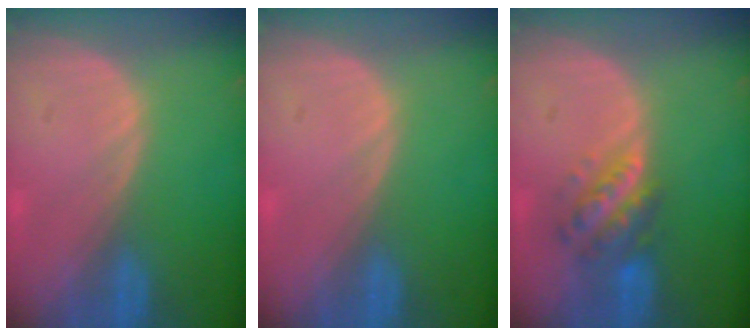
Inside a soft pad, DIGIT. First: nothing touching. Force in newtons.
{"total": 0.0}
{"total": 5.8, "press": 5.4, "slide": 2.0}